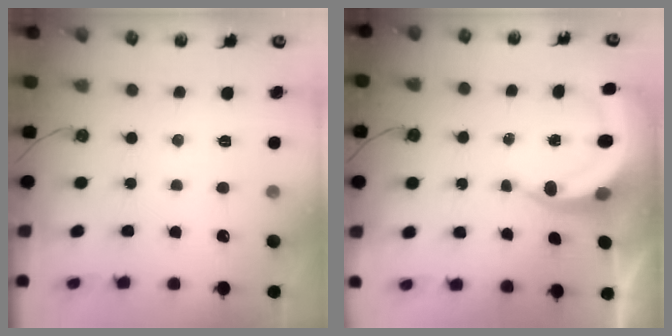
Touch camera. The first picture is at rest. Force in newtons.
{"total": 6.6, "press": 6.5, "slide": 0.8}